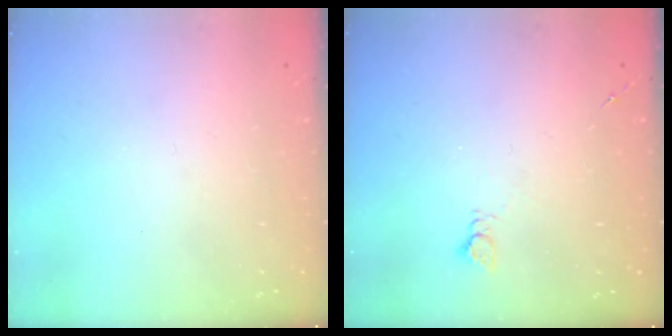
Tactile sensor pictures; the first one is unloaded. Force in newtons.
{"total": 2.6, "press": 2.5, "slide": 0.4}